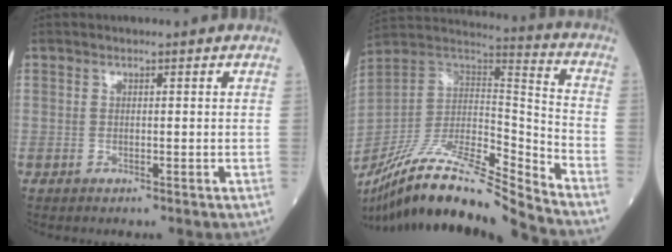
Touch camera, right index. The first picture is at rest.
{"total": 20.5, "force": [-17.8, 0.7, 10.2], "torque": [-0.215, 0.012, -0.326]}